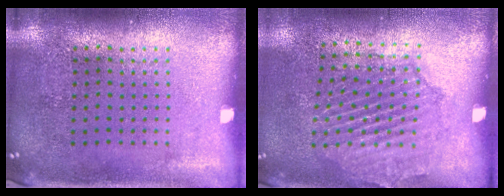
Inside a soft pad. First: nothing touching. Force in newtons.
{"total": 1.6, "press": 1.5, "slide": 0.4}